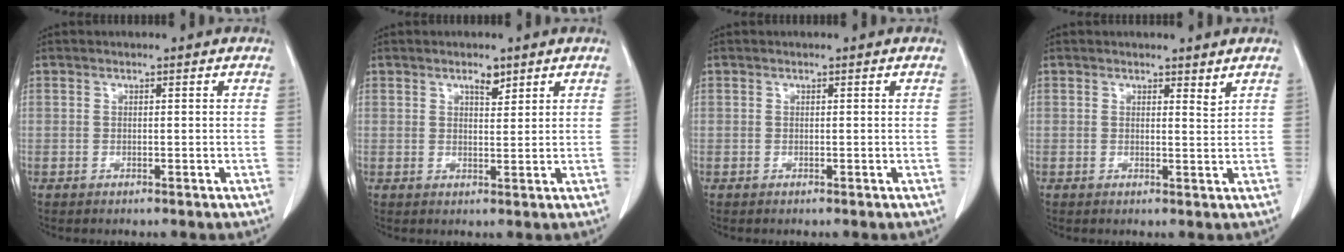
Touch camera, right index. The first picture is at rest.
{"total": 2.2, "force": [1.6, 0.8, 1.3], "torque": [-0.023, -0.004, 0.026]}
{"total": 0.0}
{"total": 1.6, "force": [1.4, 0.3, 0.6], "torque": [-0.010, -0.008, 0.019]}